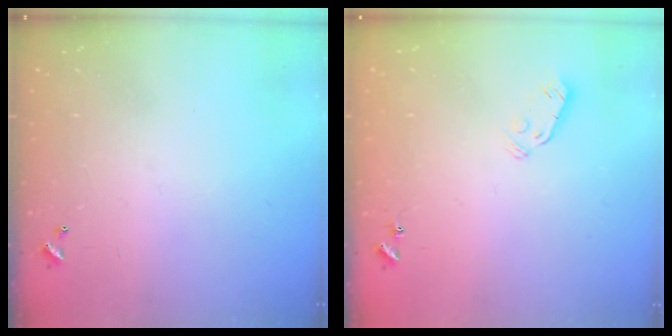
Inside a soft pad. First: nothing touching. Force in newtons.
{"total": 3.8, "press": 3.7, "slide": 0.8}